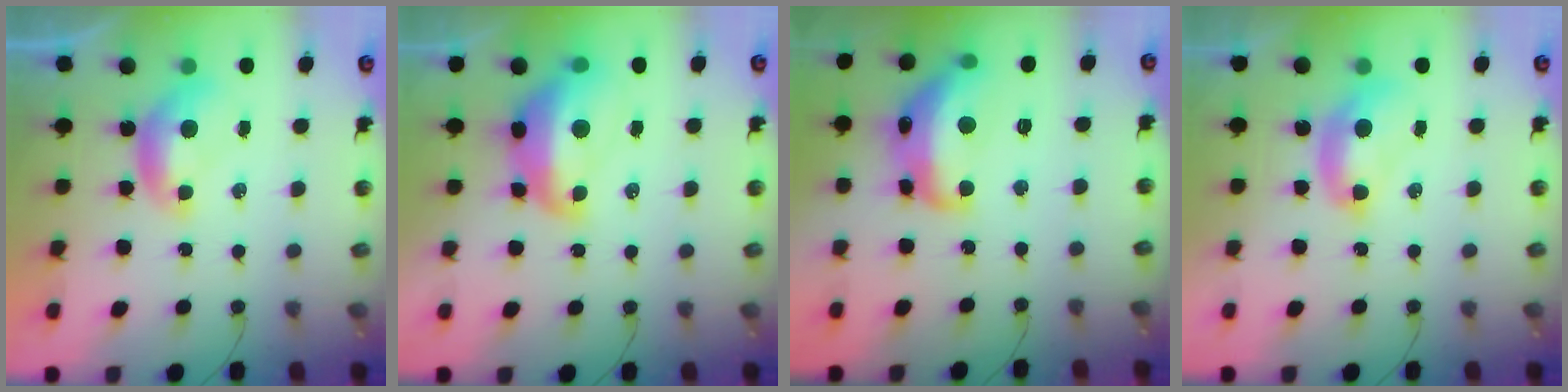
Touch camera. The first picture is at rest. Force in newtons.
{"total": 9.8, "press": 9.7, "slide": 1.3}
{"total": 11.0, "press": 10.9, "slide": 0.9}
{"total": 2.5, "press": 2.5, "slide": 0.1}